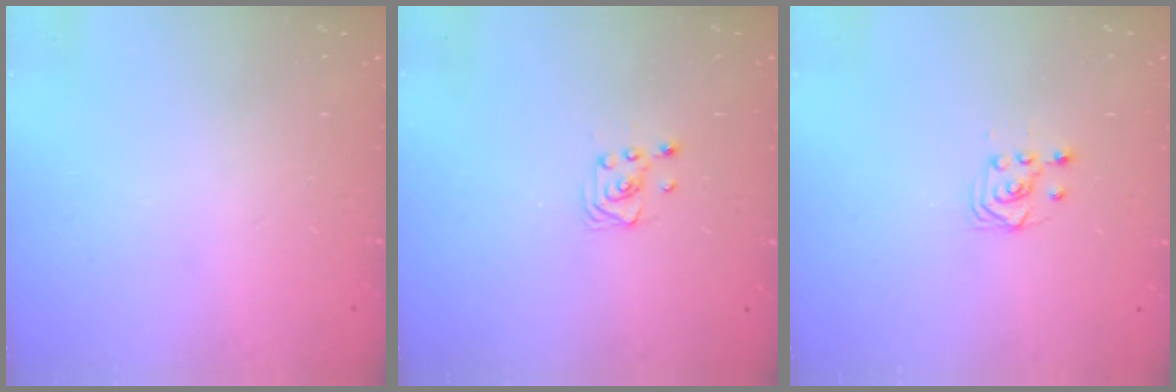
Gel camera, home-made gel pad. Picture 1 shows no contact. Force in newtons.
{"total": 2.6, "press": 2.6, "slide": 0.3}
{"total": 2.5, "press": 2.2, "slide": 1.2}